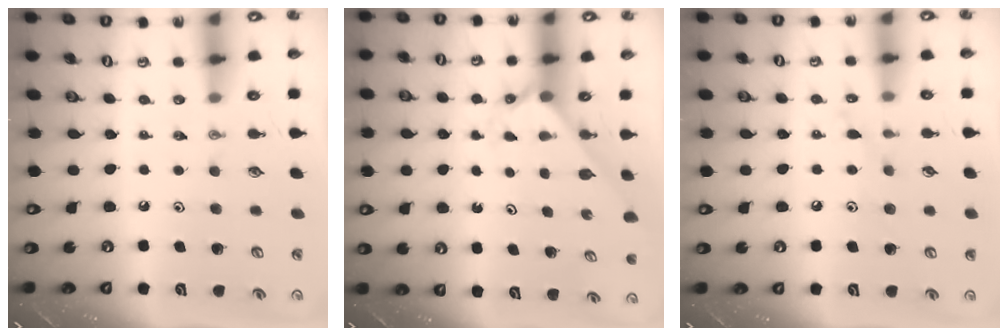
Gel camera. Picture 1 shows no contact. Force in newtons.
{"total": 2.2, "press": 2.2, "slide": 0.2}
{"total": 6.9, "press": 6.8, "slide": 0.7}